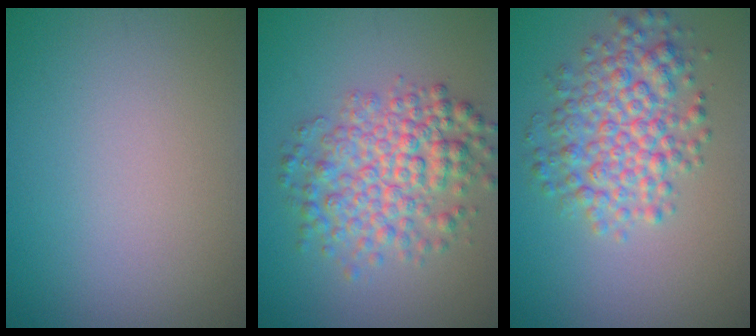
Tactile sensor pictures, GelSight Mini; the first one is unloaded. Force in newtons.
{"total": 5.9, "press": 5.9, "slide": 0.1}
{"total": 5.5, "press": 5.5, "slide": 0.1}